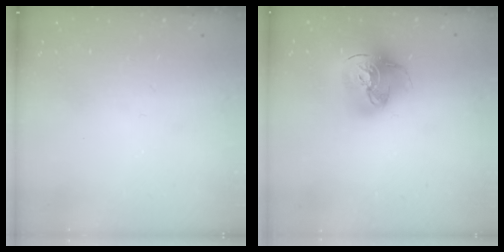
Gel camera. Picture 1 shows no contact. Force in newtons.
{"total": 17.6, "press": 17.5, "slide": 1.7}